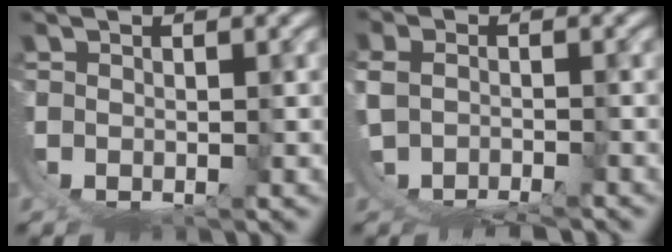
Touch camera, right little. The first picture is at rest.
{"total": 3.5, "force": [-3.0, 1.2, 1.3], "torque": [-0.027, -0.024, -0.041]}